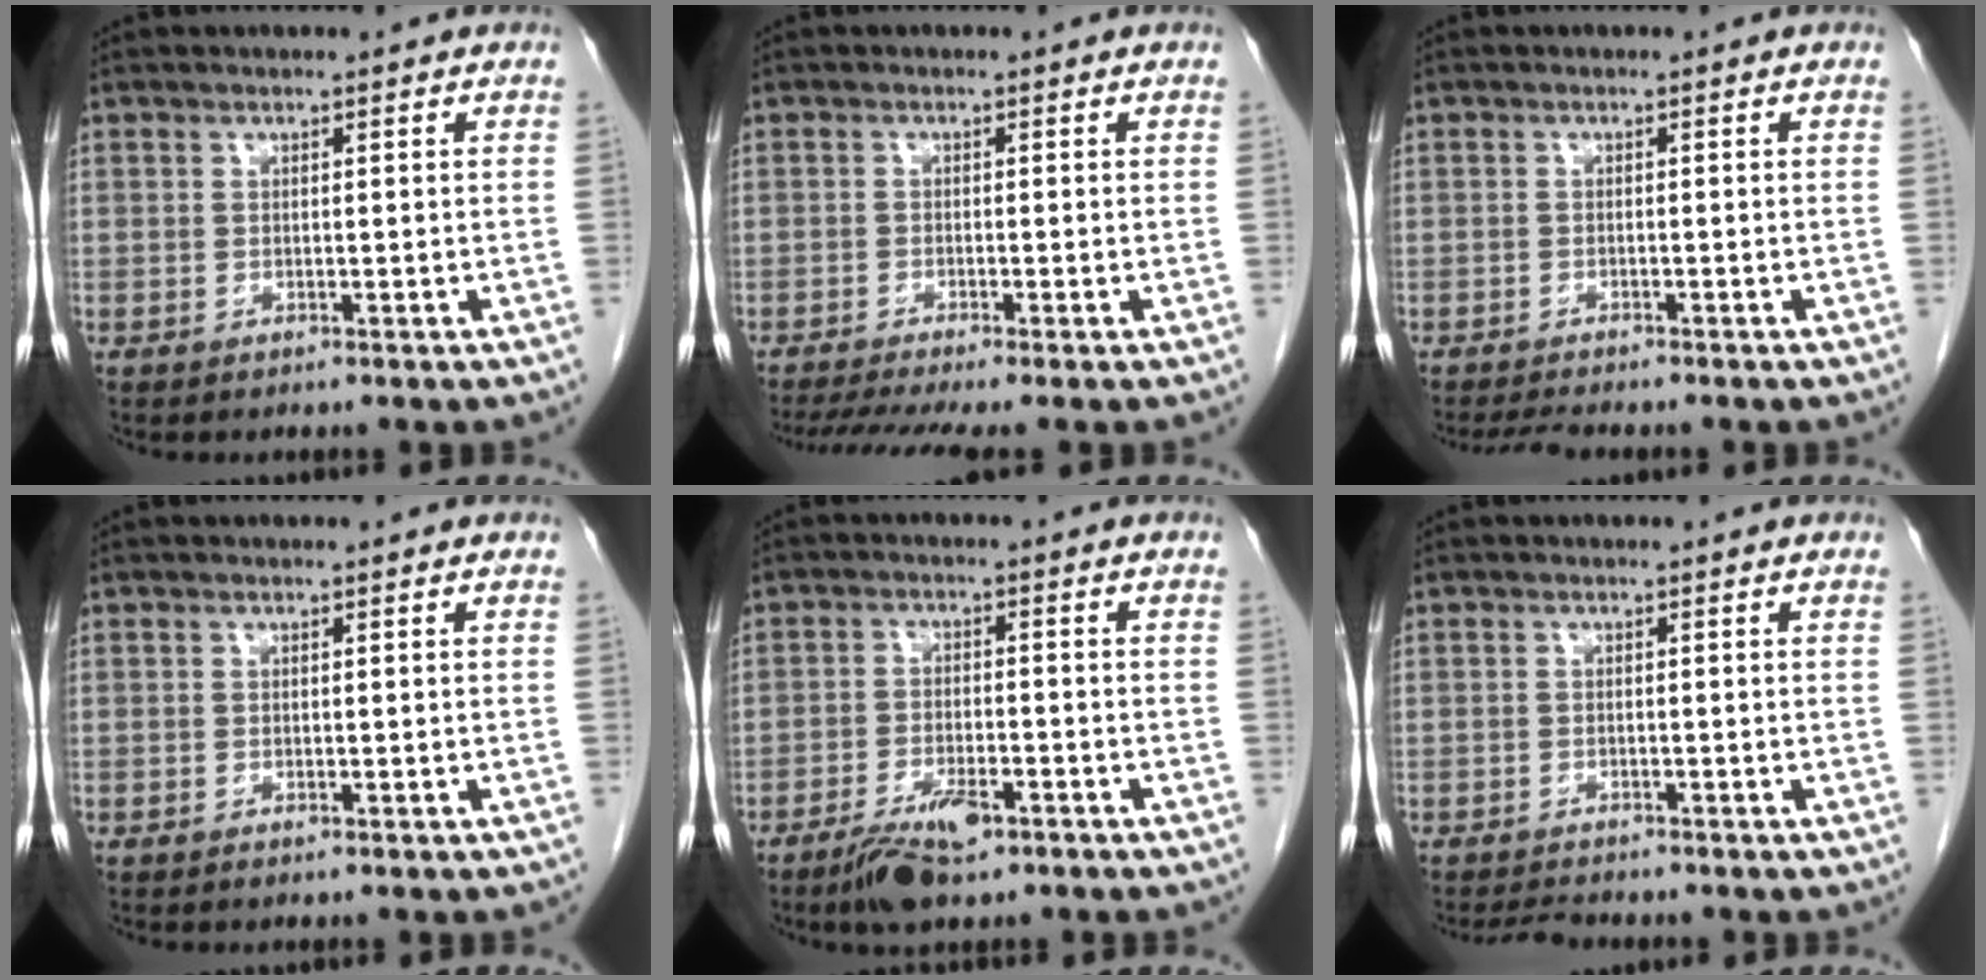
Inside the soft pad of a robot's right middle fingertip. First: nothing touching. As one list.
[{"total": 6.0, "force": [-4.8, -0.2, 3.6], "torque": [-0.057, -0.012, -0.080]}, {"total": 2.8, "force": [-2.6, -0.1, 1.0], "torque": [-0.019, -0.010, -0.042]}, {"total": 0.5, "force": [-0.4, 0.2, 0.3], "torque": [-0.011, 0.000, -0.005]}, {"total": 6.2, "force": [-4.1, 1.8, 4.3], "torque": [-0.084, -0.006, -0.067]}, {"total": 2.2, "force": [-2.1, 0.2, 0.4], "torque": [-0.009, -0.010, -0.035]}]